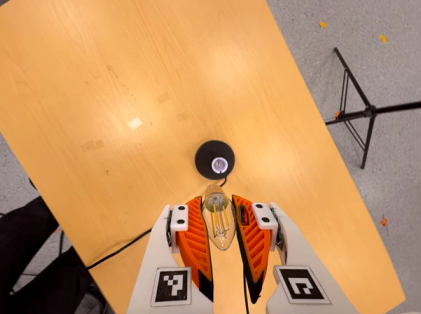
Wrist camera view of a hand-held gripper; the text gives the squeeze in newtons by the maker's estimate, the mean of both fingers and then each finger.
{"total": 20.7, "left": 23.6, "right": 17.8}